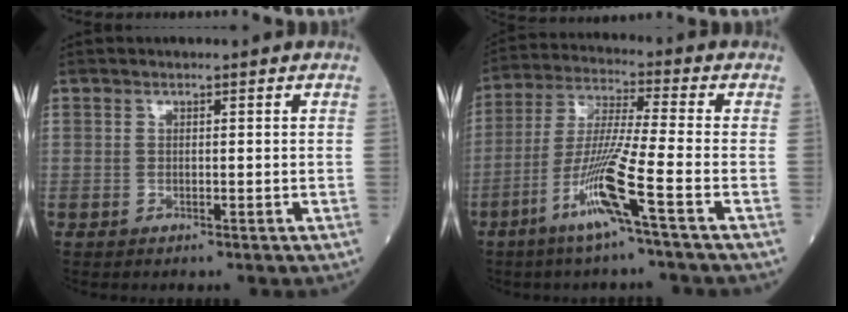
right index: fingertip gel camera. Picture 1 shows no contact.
{"total": 10.9, "force": [-5.2, -1.6, 9.4], "torque": [-0.189, -0.012, -0.105]}